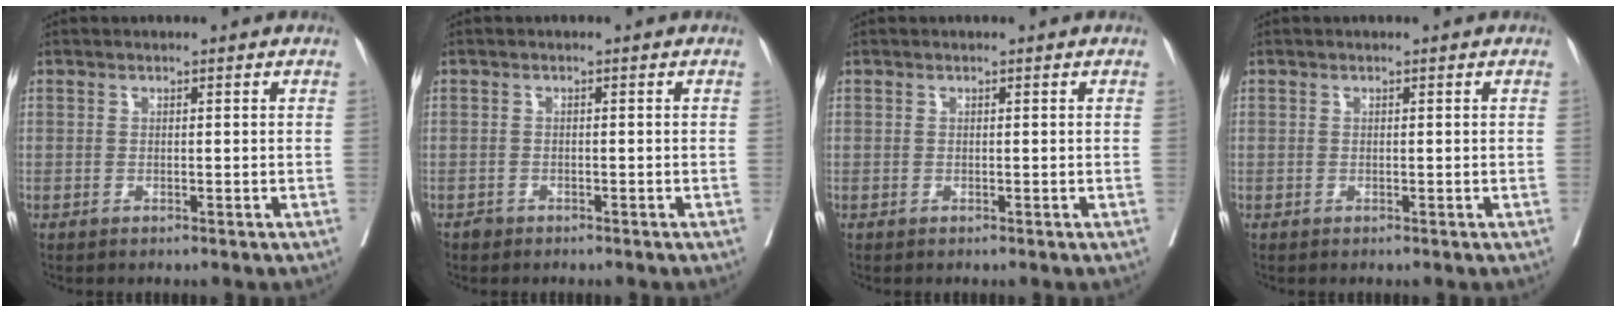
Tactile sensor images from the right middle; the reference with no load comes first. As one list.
[{"total": 0.7, "force": [-0.6, 0.4, 0.0], "torque": [-0.003, 0.002, -0.012]}, {"total": 0.0}, {"total": 0.0}]